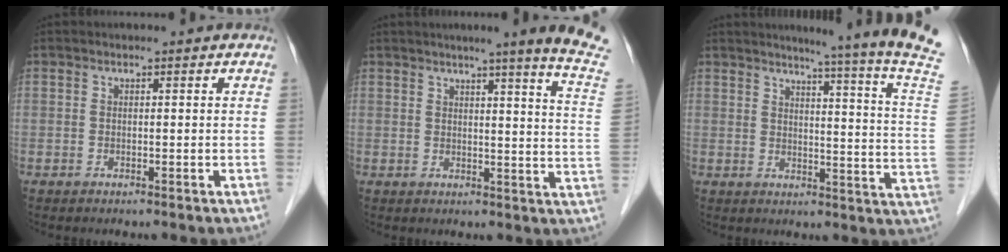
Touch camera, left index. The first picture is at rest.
{"total": 13.5, "force": [11.1, -1.9, 7.4], "torque": [-0.093, -0.059, 0.110]}
{"total": 16.9, "force": [14.1, -3.8, 8.6], "torque": [-0.124, -0.095, 0.152]}